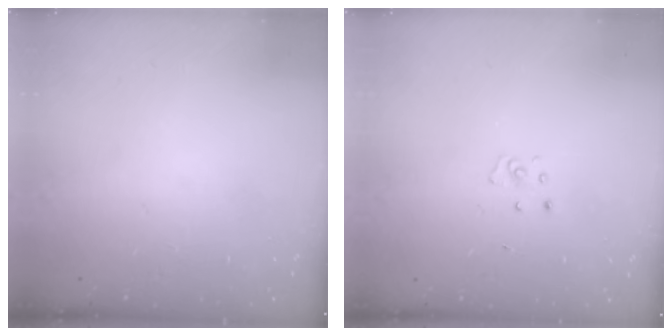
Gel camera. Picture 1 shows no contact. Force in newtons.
{"total": 2.7, "press": 2.7, "slide": 0.3}